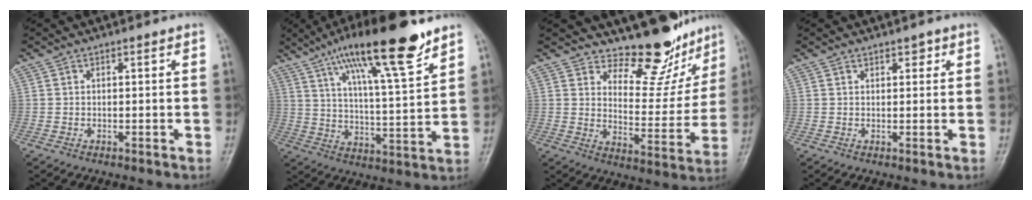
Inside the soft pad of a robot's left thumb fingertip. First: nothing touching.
{"total": 18.5, "force": [12.2, 3.4, 13.6], "torque": [-0.208, -0.047, 0.205]}
{"total": 13.0, "force": [11.7, 4.9, 3.2], "torque": [-0.001, -0.105, 0.162]}
{"total": 1.6, "force": [1.0, 0.9, 0.9], "torque": [-0.001, -0.003, 0.011]}